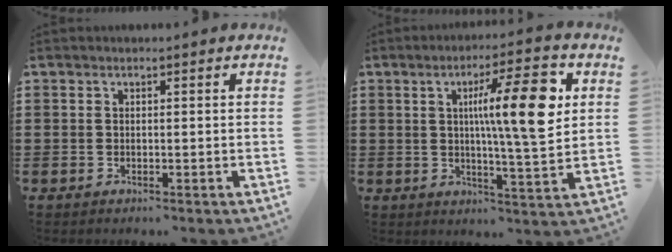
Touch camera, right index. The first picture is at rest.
{"total": 12.3, "force": [3.4, 1.6, 11.7], "torque": [-0.193, -0.001, 0.044]}